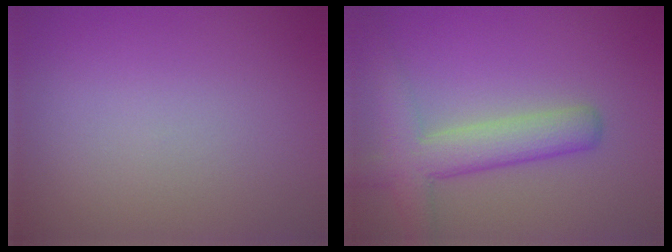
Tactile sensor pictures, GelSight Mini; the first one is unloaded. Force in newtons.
{"total": 3.8, "press": 3.8, "slide": 0.4}